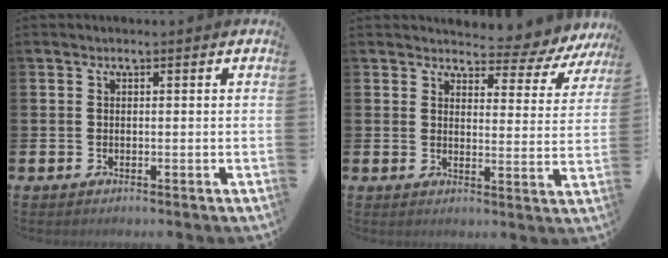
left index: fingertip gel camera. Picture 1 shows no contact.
{"total": 4.4, "force": [4.0, 1.6, 0.8], "torque": [-0.018, -0.039, 0.062]}